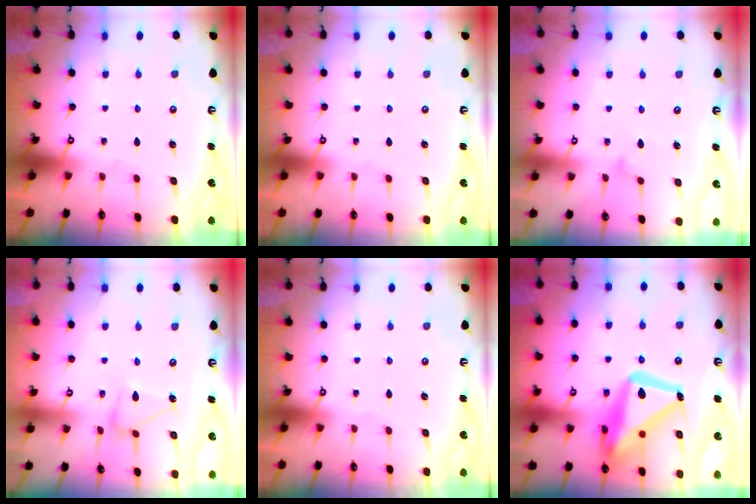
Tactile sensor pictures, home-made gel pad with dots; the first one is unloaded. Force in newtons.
{"total": 0.0}
{"total": 8.3, "press": 8.3, "slide": 0.5}
{"total": 10.4, "press": 10.4, "slide": 0.5}
{"total": 0.0}
{"total": 21.0, "press": 20.9, "slide": 2.1}